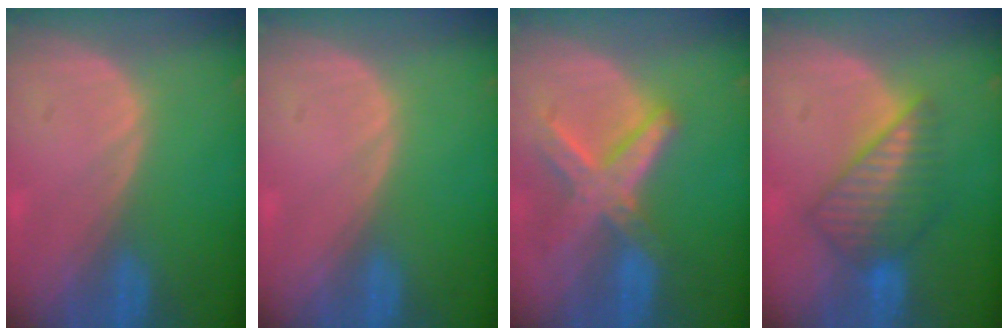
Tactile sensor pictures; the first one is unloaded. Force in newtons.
{"total": 0.0}
{"total": 8.3, "press": 7.1, "slide": 4.3}
{"total": 6.6, "press": 6.5, "slide": 1.2}